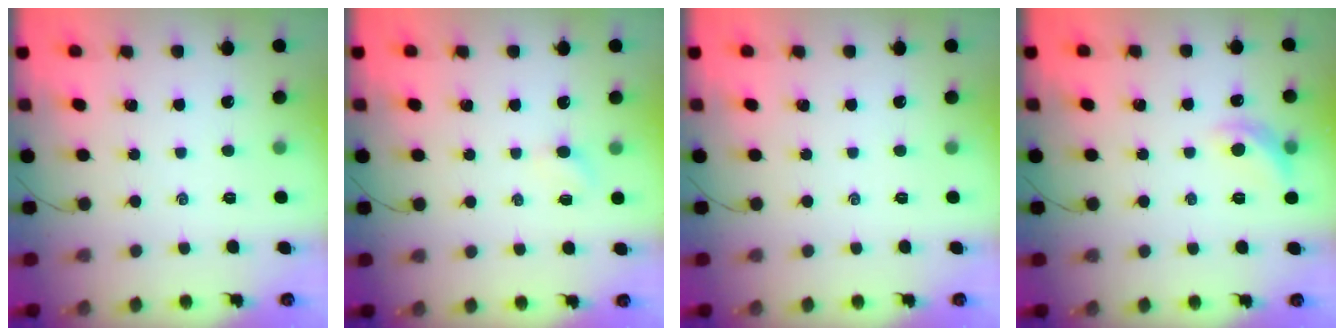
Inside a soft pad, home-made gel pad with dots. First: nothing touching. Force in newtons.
{"total": 1.6, "press": 1.5, "slide": 0.6}
{"total": 0.0}
{"total": 8.3, "press": 8.3, "slide": 0.9}